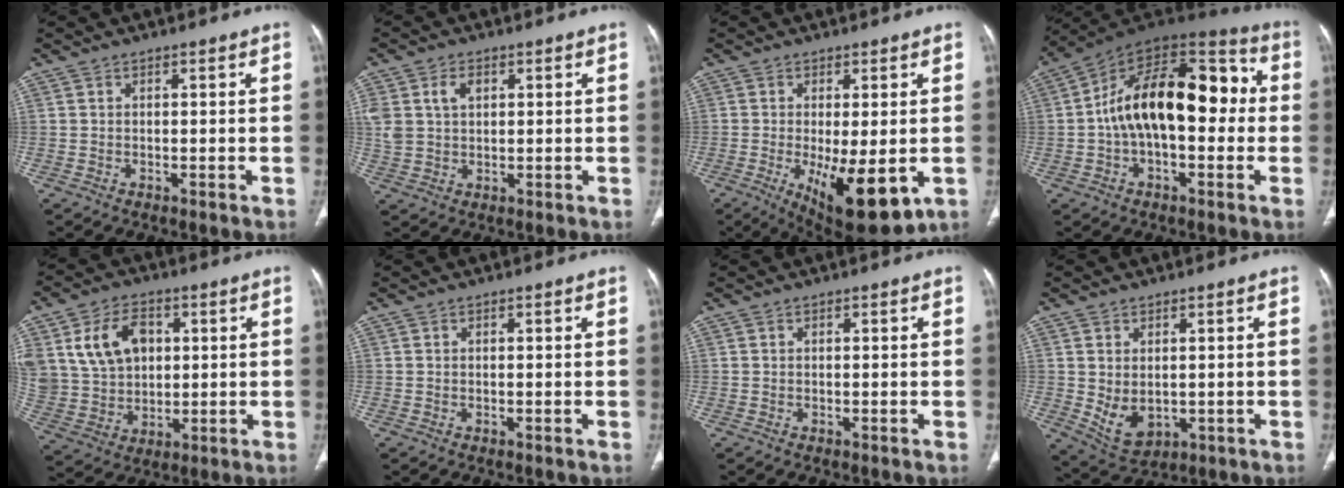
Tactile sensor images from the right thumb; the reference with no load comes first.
{"total": 7.7, "force": [2.5, 5.5, 4.8], "torque": [-0.107, 0.001, 0.056]}
{"total": 13.4, "force": [-3.6, 4.8, 12.0], "torque": [-0.181, -0.025, -0.038]}
{"total": 21.9, "force": [0.5, 11.9, 18.4], "torque": [-0.274, 0.056, -0.002]}
{"total": 14.4, "force": [4.4, 10.7, 8.6], "torque": [-0.139, -0.001, 0.094]}
{"total": 0.0}
{"total": 0.0}
{"total": 6.5, "force": [-0.2, 4.4, 4.8], "torque": [-0.079, -0.009, 0.021]}